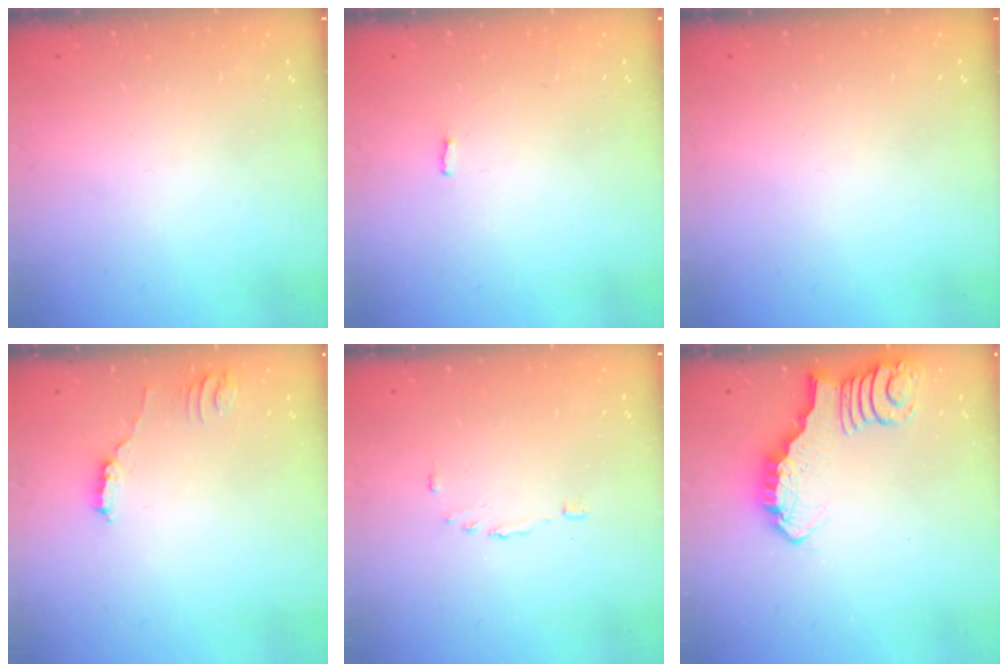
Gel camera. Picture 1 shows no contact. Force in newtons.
{"total": 1.6, "press": 1.6, "slide": 0.2}
{"total": 0.0}
{"total": 2.5, "press": 2.5, "slide": 0.2}
{"total": 3.7, "press": 3.6, "slide": 0.6}
{"total": 2.9, "press": 2.9, "slide": 0.3}